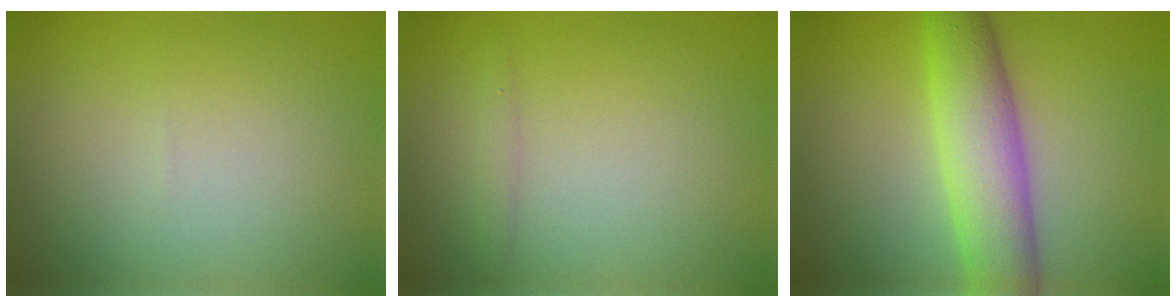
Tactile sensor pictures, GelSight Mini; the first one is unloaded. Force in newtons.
{"total": 0.8, "press": 0.8, "slide": 0.0}
{"total": 6.8, "press": 6.8, "slide": 0.2}